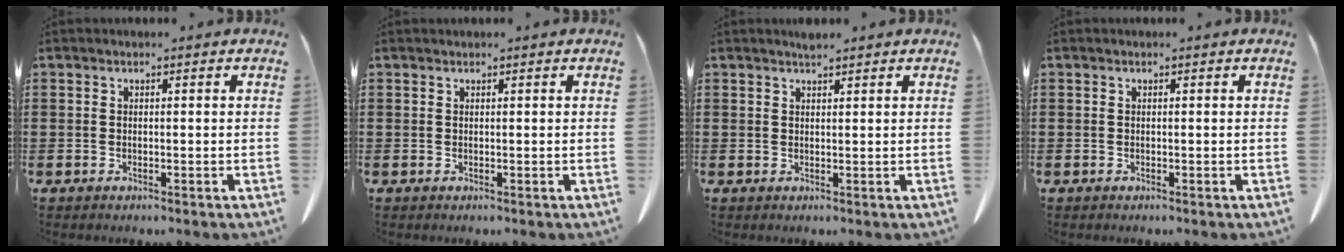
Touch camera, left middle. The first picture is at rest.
{"total": 0.0}
{"total": 1.3, "force": [1.2, 0.2, 0.5], "torque": [-0.012, -0.001, 0.023]}
{"total": 0.0}